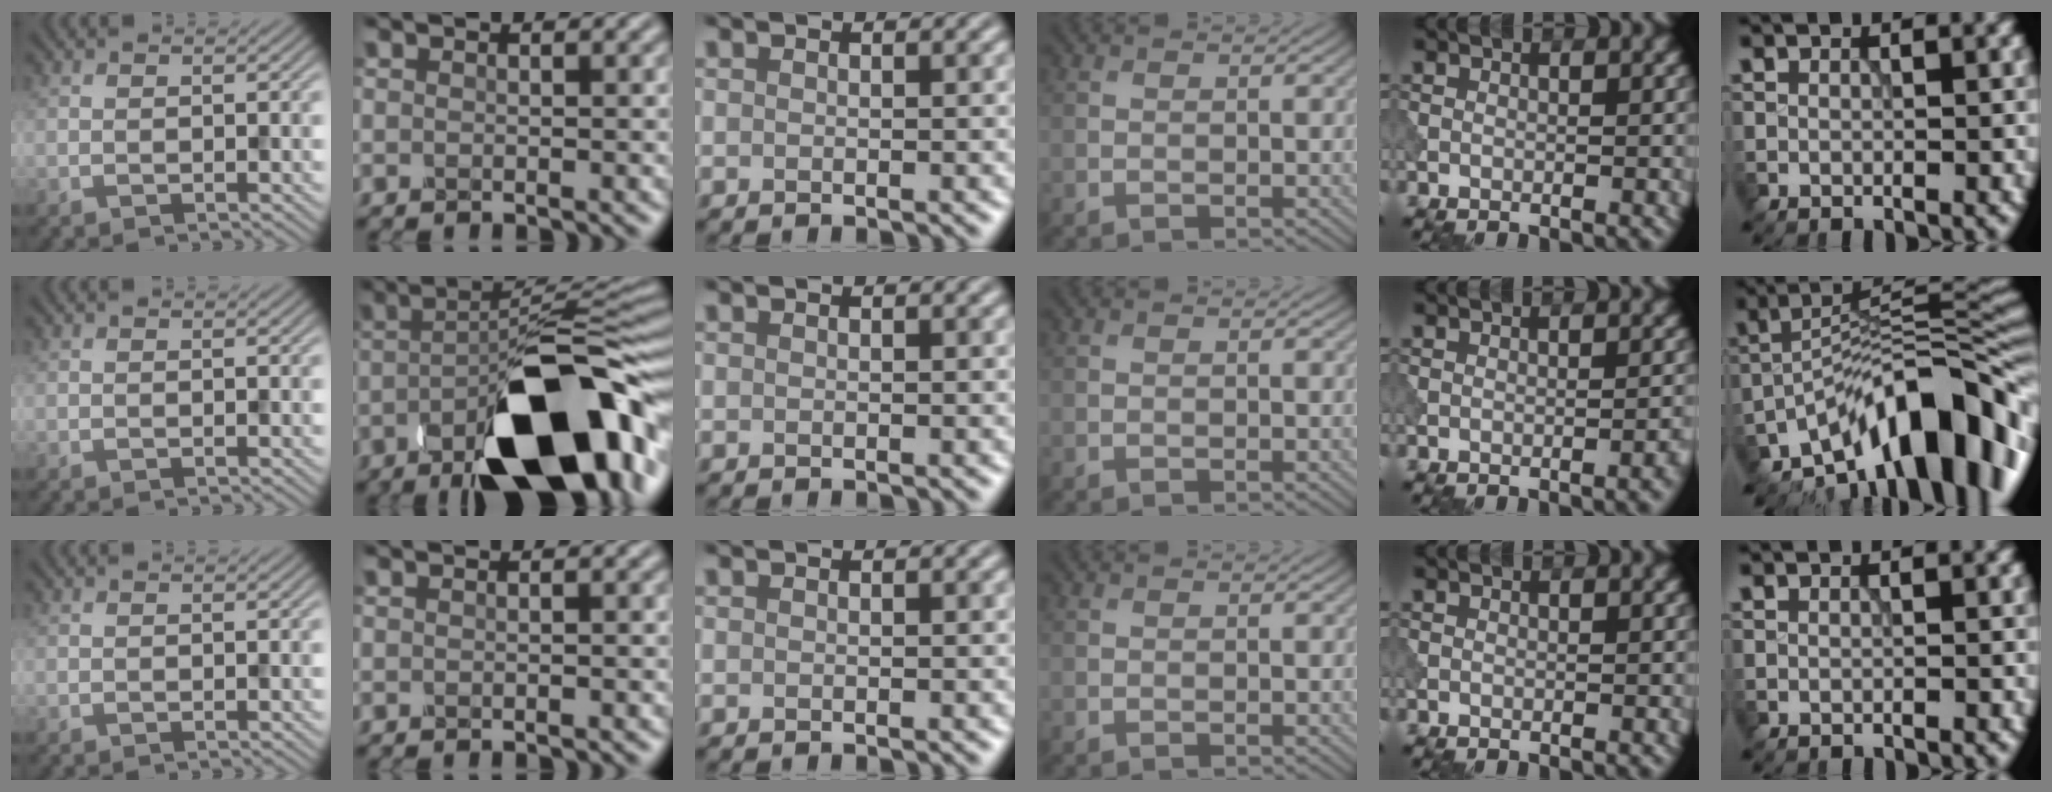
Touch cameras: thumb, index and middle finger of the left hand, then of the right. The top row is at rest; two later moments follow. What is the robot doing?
{"motion": "dispense", "object": "dispenser bottle"}